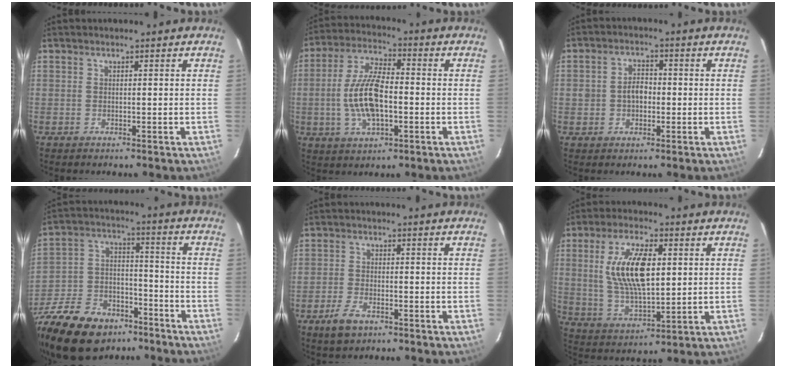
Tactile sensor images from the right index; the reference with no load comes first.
{"total": 11.8, "force": [-1.9, 4.8, 10.6], "torque": [-0.216, 0.005, -0.034]}
{"total": 4.2, "force": [-0.6, 3.3, 2.5], "torque": [-0.046, 0.012, -0.006]}
{"total": 26.5, "force": [-18.4, 14.2, 12.6], "torque": [-0.298, 0.006, -0.292]}
{"total": 5.3, "force": [-3.4, 2.6, 3.1], "torque": [-0.082, -0.004, -0.062]}
{"total": 13.7, "force": [2.7, 5.9, 12.1], "torque": [-0.230, 0.003, 0.058]}